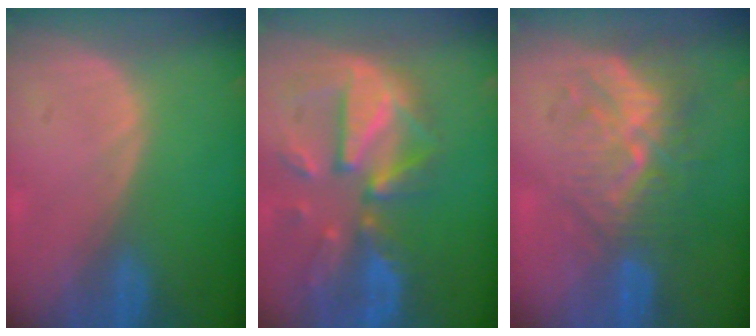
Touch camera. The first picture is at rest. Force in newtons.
{"total": 12.0, "press": 10.4, "slide": 6.0}
{"total": 9.9, "press": 8.6, "slide": 4.9}